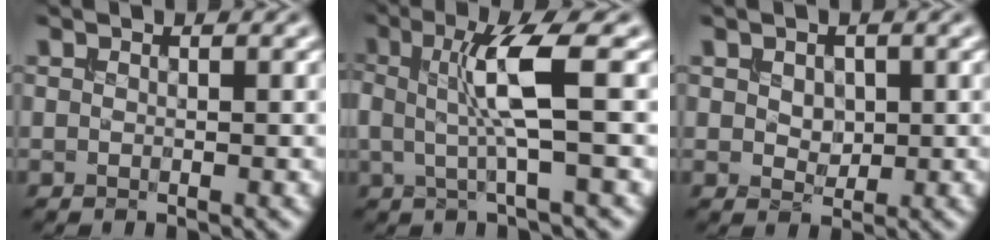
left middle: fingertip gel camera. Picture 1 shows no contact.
{"total": 4.8, "force": [0.4, 0.5, 4.8], "torque": [-0.098, 0.002, 0.011]}
{"total": 1.8, "force": [0.3, 1.4, 1.2], "torque": [-0.021, -0.003, 0.008]}